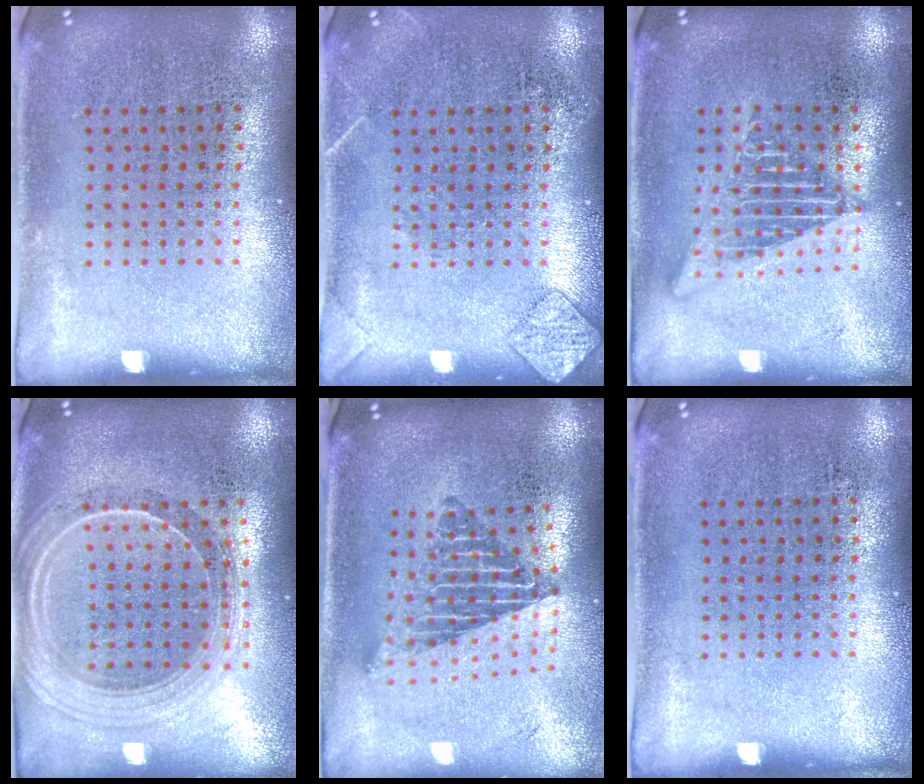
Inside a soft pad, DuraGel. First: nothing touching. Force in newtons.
{"total": 1.6, "press": 1.5, "slide": 0.1}
{"total": 2.6, "press": 2.6, "slide": 0.3}
{"total": 2.3, "press": 2.0, "slide": 1.2}
{"total": 2.0, "press": 1.5, "slide": 1.4}
{"total": 0.0}